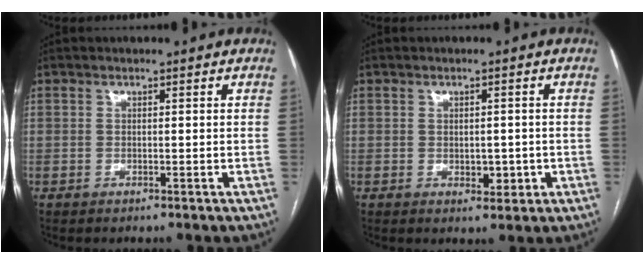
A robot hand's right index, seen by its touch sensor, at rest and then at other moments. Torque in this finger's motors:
{"motor_torque": [-0.10, 0.02, -0.04, 0.00]}